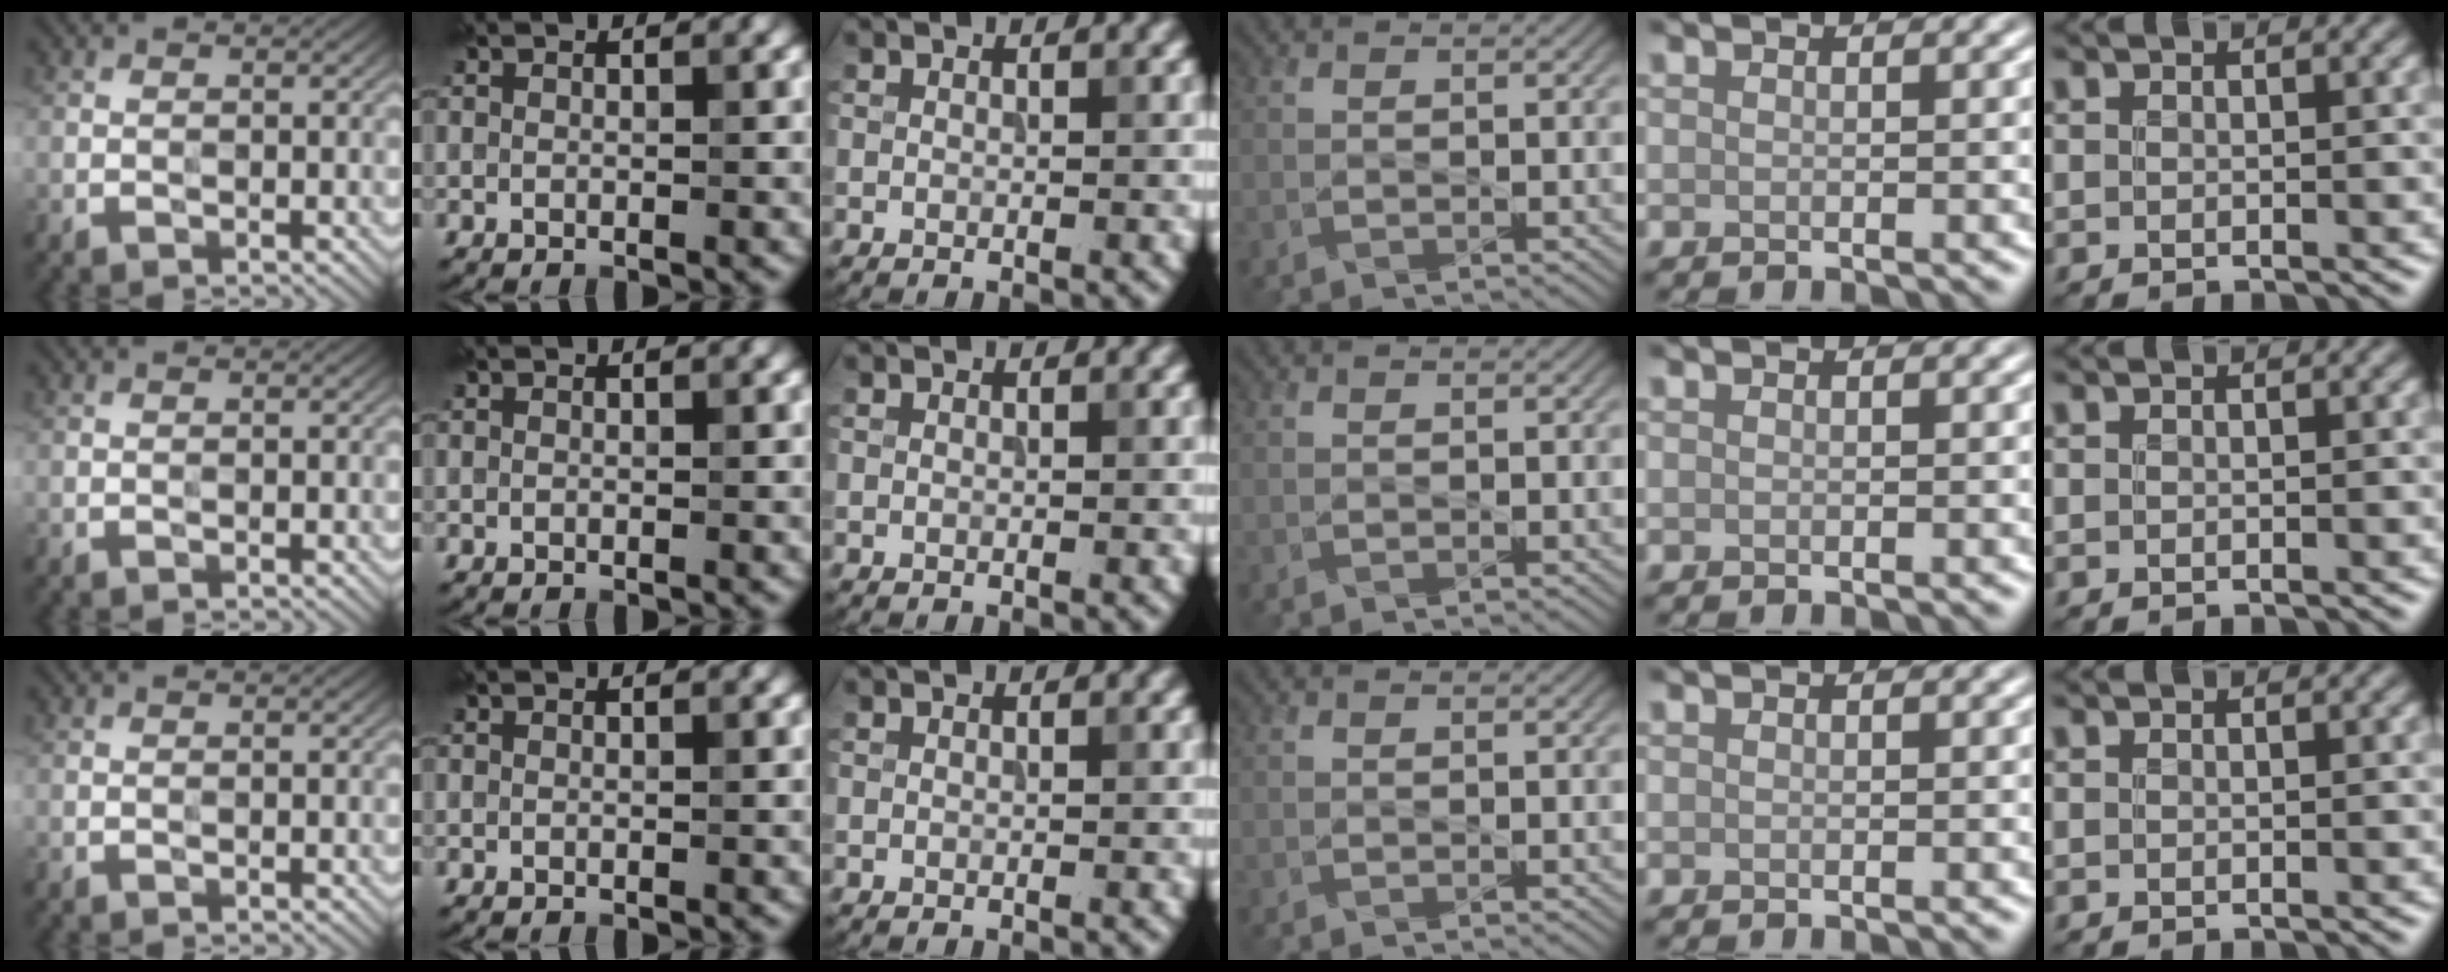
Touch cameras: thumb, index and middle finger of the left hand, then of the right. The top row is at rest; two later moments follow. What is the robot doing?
{"motion": "wipe", "object": "measuring cup"}